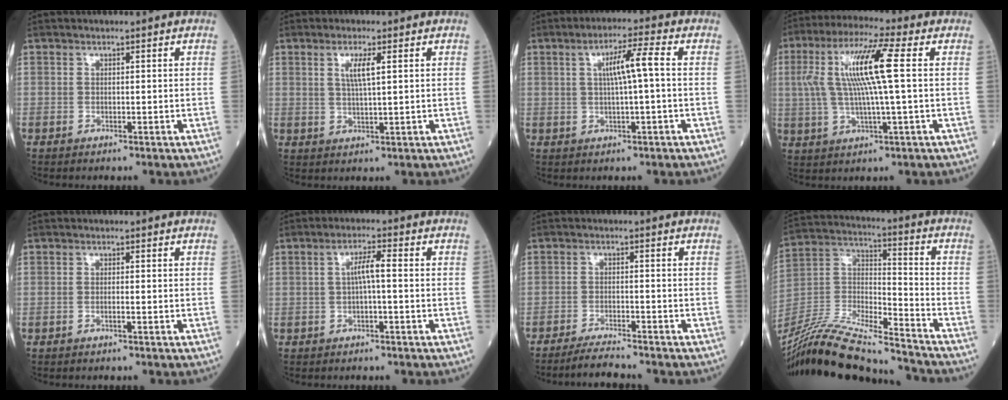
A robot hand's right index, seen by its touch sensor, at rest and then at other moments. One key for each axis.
{"total": 3.5, "fx": 1.2, "fy": 0.2, "fz": 3.3, "tx": -0.065, "ty": 0.001, "tz": 0.022}
{"total": 5.5, "fx": 0.7, "fy": -0.1, "fz": 5.5, "tx": -0.097, "ty": 0.009, "tz": 0.013}
{"total": 12.0, "fx": 1.9, "fy": 0.5, "fz": 11.9, "tx": -0.243, "ty": 0.018, "tz": 0.033}
{"total": 0.8, "fx": -0.3, "fy": -0.1, "fz": 0.7, "tx": -0.016, "ty": 0.000, "tz": -0.006}
{"total": 3.2, "fx": -0.1, "fy": 0.3, "fz": 3.2, "tx": -0.058, "ty": 0.009, "tz": 0.000}
{"total": 5.0, "fx": -4.8, "fy": -0.3, "fz": 1.6, "tx": -0.027, "ty": -0.019, "tz": -0.083}
{"total": 22.6, "fx": -20.5, "fy": 2.0, "fz": 9.2, "tx": -0.213, "ty": -0.010, "tz": -0.367}